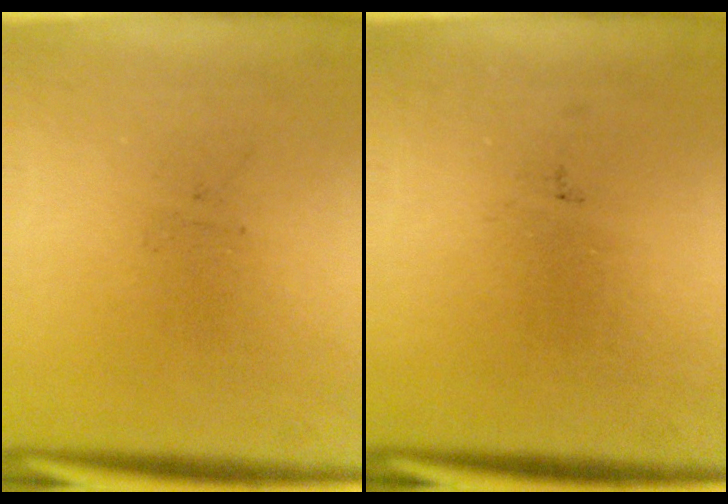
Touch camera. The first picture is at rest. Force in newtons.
{"total": 0.0}